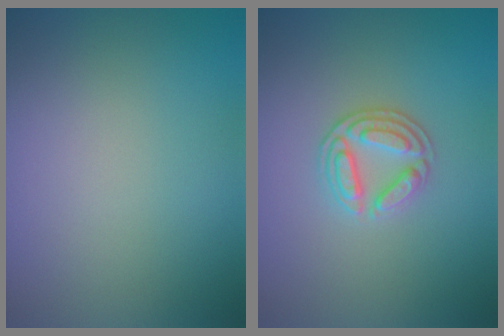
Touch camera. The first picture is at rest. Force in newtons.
{"total": 3.1, "press": 2.9, "slide": 1.1}